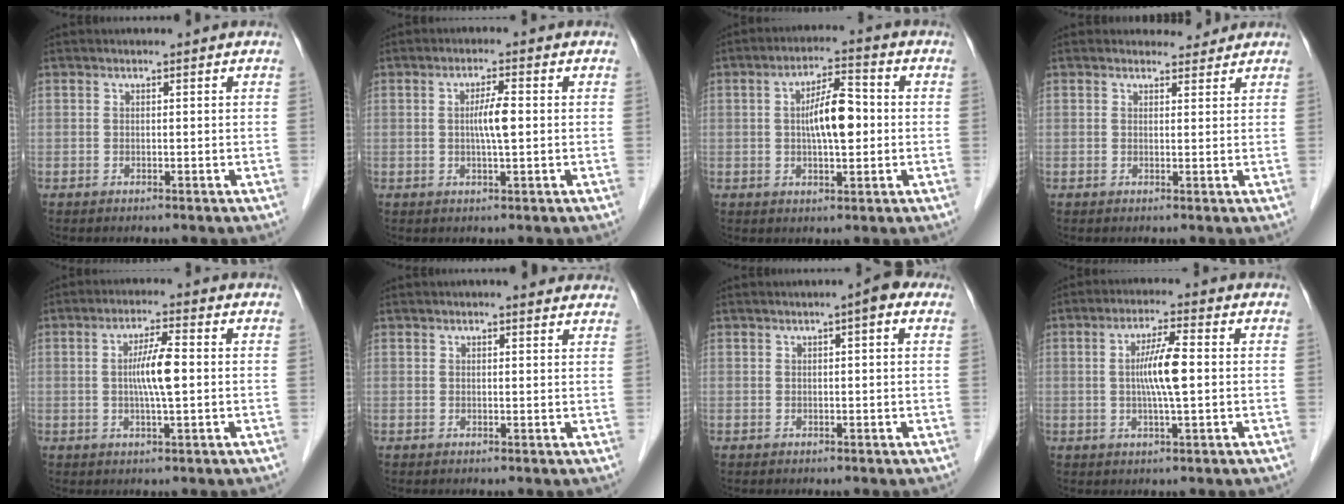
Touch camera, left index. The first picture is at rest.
{"total": 3.7, "force": [0.0, 0.2, 3.7], "torque": [-0.068, -0.001, 0.000]}
{"total": 7.4, "force": [0.0, 2.1, 7.1], "torque": [-0.128, 0.014, -0.001]}
{"total": 2.1, "force": [2.0, 0.8, -0.2], "torque": [0.001, -0.002, 0.023]}
{"total": 5.5, "force": [0.1, 0.4, 5.5], "torque": [-0.106, 0.001, -0.003]}
{"total": 5.6, "force": [5.0, 1.0, 2.5], "torque": [-0.024, 0.016, 0.049]}
{"total": 2.8, "force": [1.4, 0.5, 2.4], "torque": [-0.031, 0.008, 0.013]}
{"total": 6.2, "force": [0.2, 0.3, 6.2], "torque": [-0.118, 0.001, -0.001]}